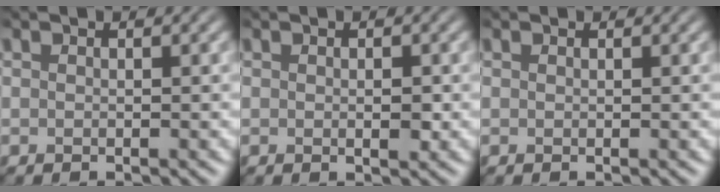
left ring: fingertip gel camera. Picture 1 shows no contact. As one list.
[{"total": 0.9, "force": [-0.1, 0.4, 0.8], "torque": [-0.015, -0.002, -0.001]}, {"total": 0.0}]